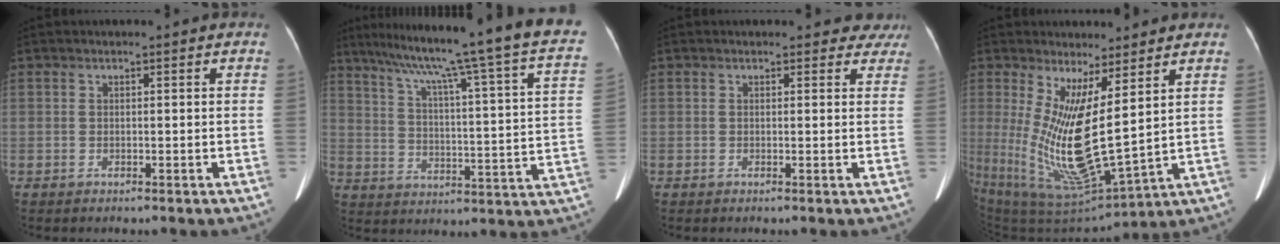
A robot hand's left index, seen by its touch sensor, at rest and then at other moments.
{"total": 28.7, "force": [22.7, -0.2, 17.5], "torque": [-0.255, -0.035, 0.294]}
{"total": 3.6, "force": [3.0, 1.9, -0.4], "torque": [0.030, -0.014, 0.005]}
{"total": 13.3, "force": [3.1, 2.1, 12.7], "torque": [-0.260, -0.033, 0.072]}